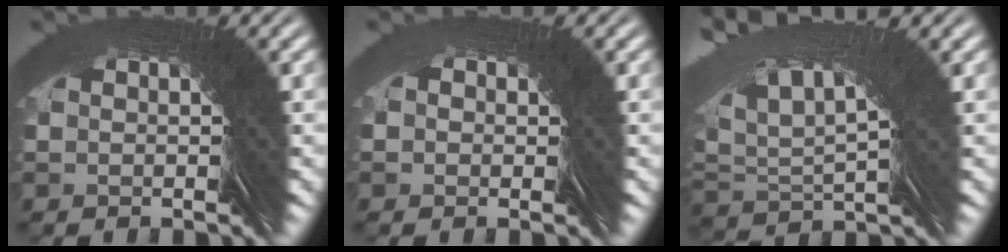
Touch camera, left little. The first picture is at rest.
{"total": 2.2, "force": [0.3, 2.1, 0.7], "torque": [-0.014, 0.002, -0.001]}
{"total": 4.9, "force": [3.8, 0.5, 3.1], "torque": [-0.061, 0.042, 0.055]}